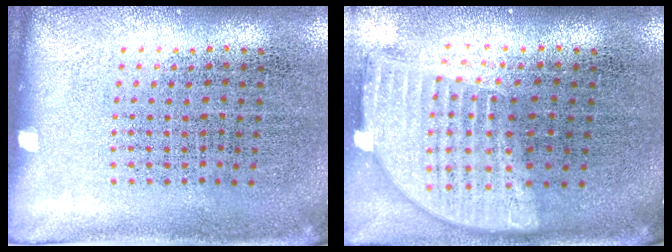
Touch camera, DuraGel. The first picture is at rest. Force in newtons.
{"total": 1.9, "press": 1.5, "slide": 1.2}